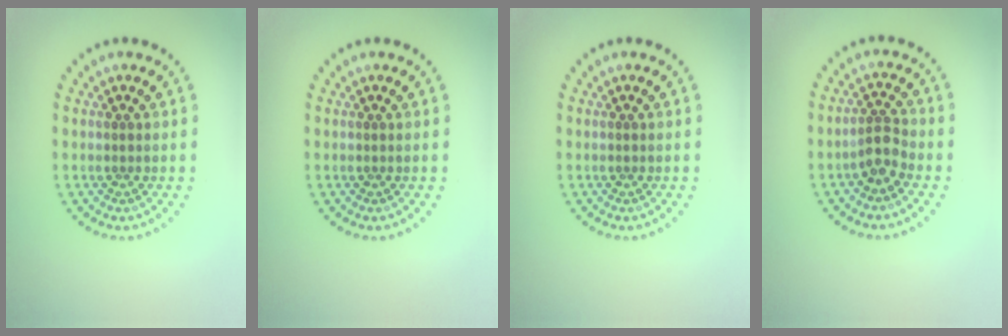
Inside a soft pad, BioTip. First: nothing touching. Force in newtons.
{"total": 0.0}
{"total": 0.0}
{"total": 2.3, "press": 1.9, "slide": 1.3}